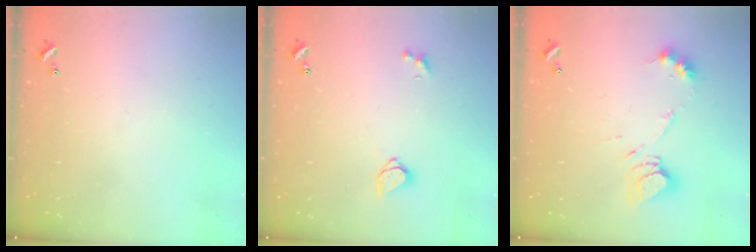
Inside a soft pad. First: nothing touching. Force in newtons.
{"total": 1.6, "press": 1.5, "slide": 0.3}
{"total": 10.9, "press": 10.9, "slide": 1.0}